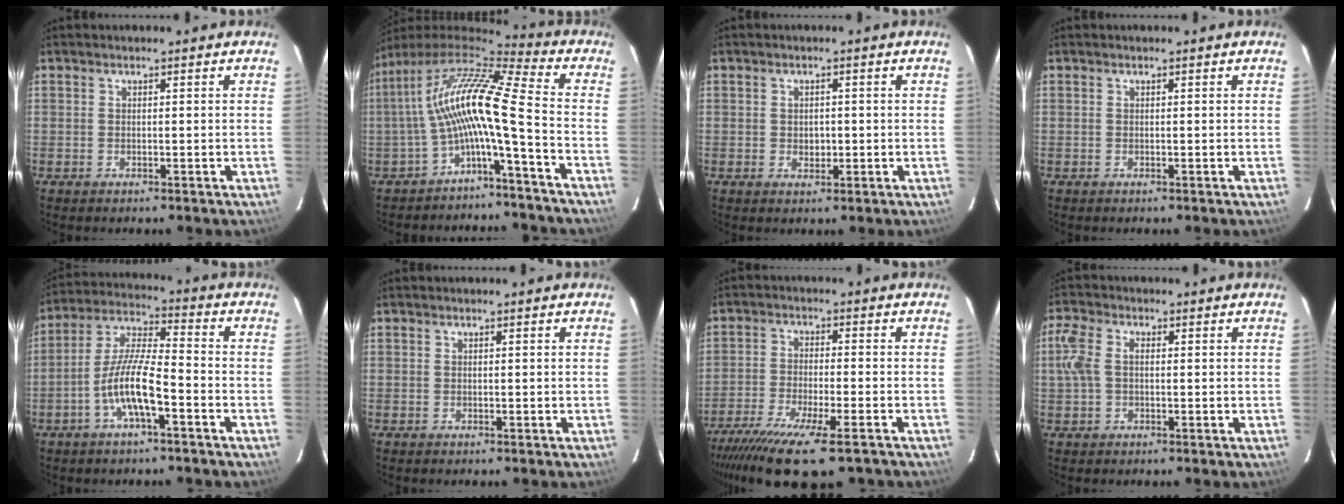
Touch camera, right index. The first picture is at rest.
{"total": 12.2, "force": [-2.2, -0.1, 12.0], "torque": [-0.221, 0.013, -0.046]}
{"total": 2.0, "force": [-0.1, 1.6, 1.1], "torque": [-0.017, 0.002, -0.001]}
{"total": 0.0}
{"total": 9.8, "force": [-4.4, 1.8, 8.6], "torque": [-0.182, 0.005, -0.086]}
{"total": 0.0}
{"total": 15.7, "force": [-11.8, 2.5, 10.0], "torque": [-0.206, -0.055, -0.199]}
{"total": 5.0, "force": [0.2, 3.2, 3.8], "torque": [-0.090, 0.011, 0.004]}